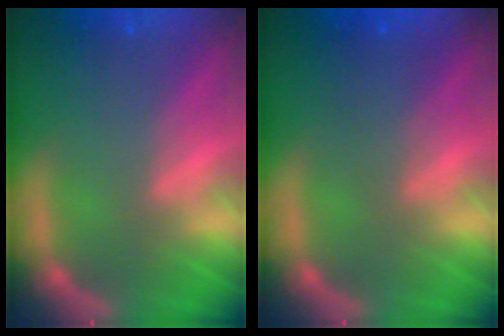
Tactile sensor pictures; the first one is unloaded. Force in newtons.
{"total": 2.5}